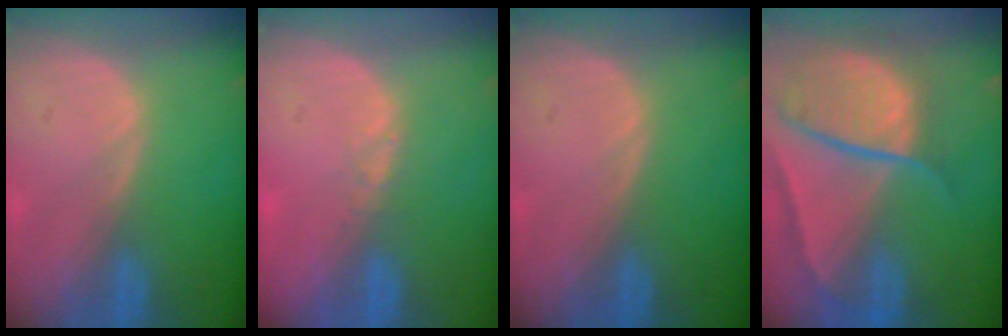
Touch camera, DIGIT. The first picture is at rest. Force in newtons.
{"total": 0.9, "press": 0.8, "slide": 0.5}
{"total": 0.0}
{"total": 10.8, "press": 9.0, "slide": 5.8}